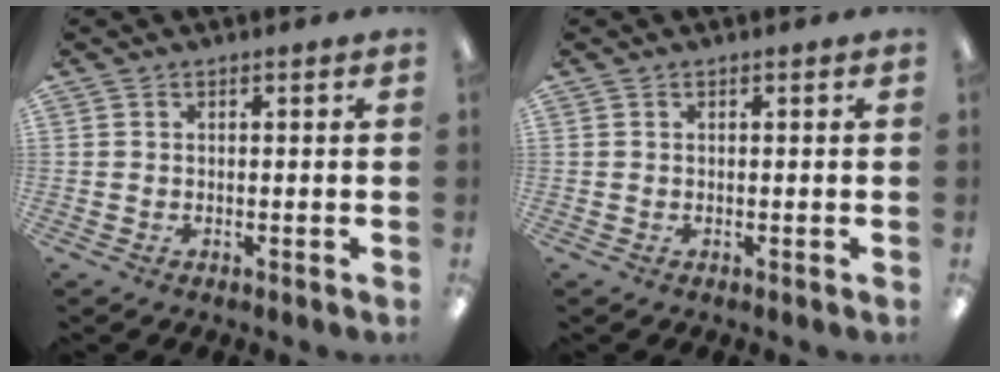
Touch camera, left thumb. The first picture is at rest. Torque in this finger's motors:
{"motor_torque": [-0.03, 0.05, 0.00, -0.10, 0.00]}